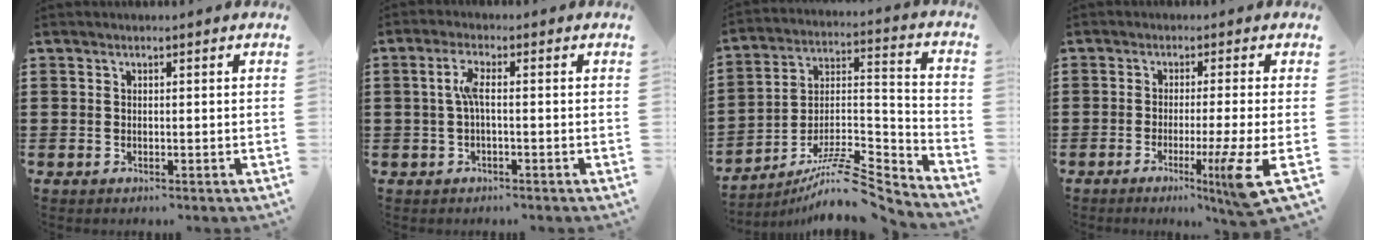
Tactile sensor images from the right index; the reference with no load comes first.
{"total": 3.5, "force": [-0.2, 0.7, 3.5], "torque": [-0.073, 0.002, -0.008]}
{"total": 9.5, "force": [-7.5, 2.1, 5.4], "torque": [-0.089, 0.009, -0.145]}
{"total": 7.9, "force": [-2.8, -1.7, 7.1], "torque": [-0.121, -0.030, -0.050]}